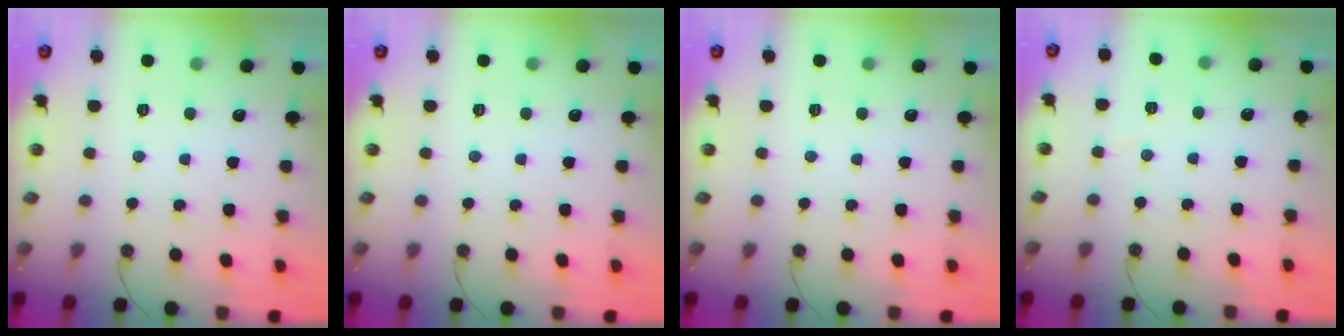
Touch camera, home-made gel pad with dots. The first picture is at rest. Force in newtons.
{"total": 0.0}
{"total": 0.0}
{"total": 2.7, "press": 2.4, "slide": 1.1}